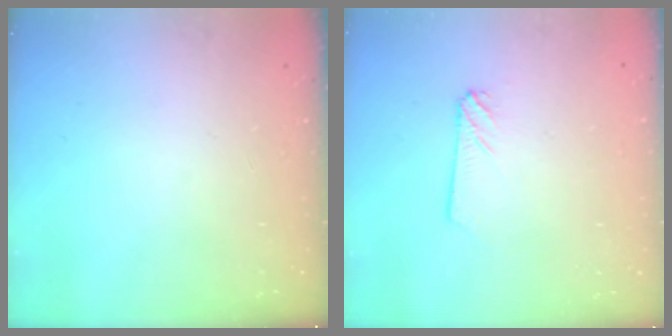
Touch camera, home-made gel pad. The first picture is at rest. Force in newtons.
{"total": 2.4, "press": 2.4, "slide": 0.3}